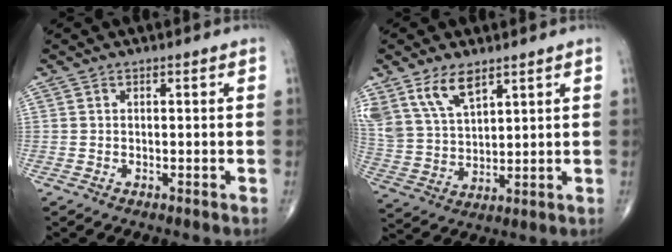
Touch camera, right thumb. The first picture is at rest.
{"total": 10.5, "force": [6.7, 5.0, 6.3], "torque": [-0.115, -0.021, 0.145]}